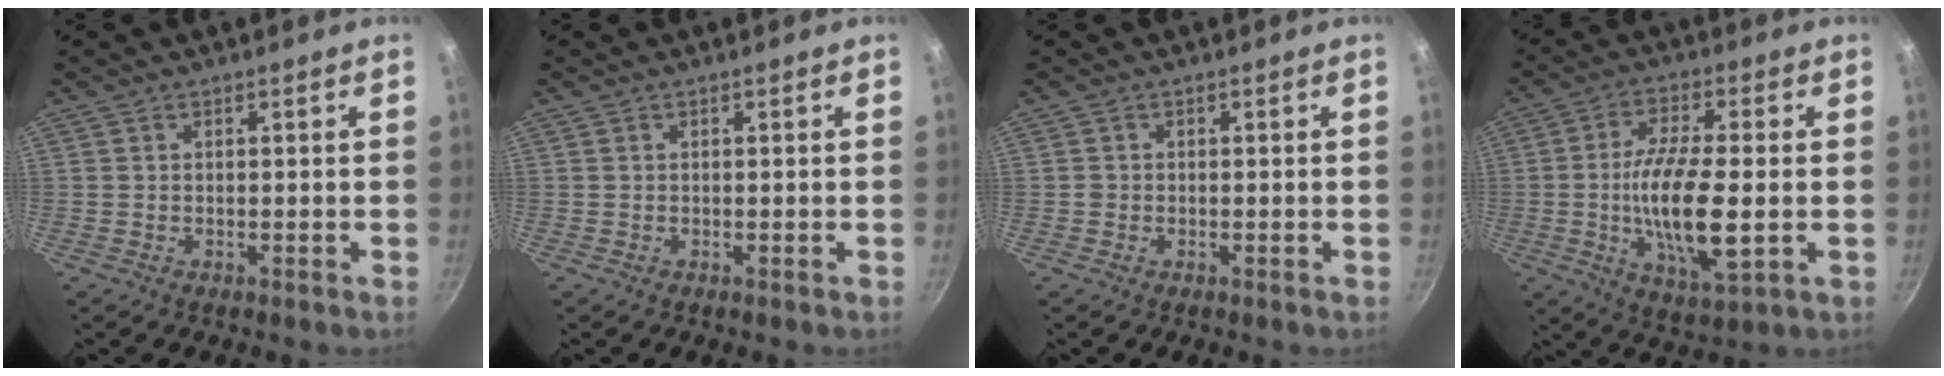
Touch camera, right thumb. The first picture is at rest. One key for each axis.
{"total": 0.0}
{"total": 0.7, "fx": -0.2, "fy": 0.6, "fz": 0.2, "tx": 0.000, "ty": 0.003, "tz": -0.004}
{"total": 15.2, "fx": -1.5, "fy": 5.0, "fz": 14.3, "tx": -0.274, "ty": -0.002, "tz": -0.031}